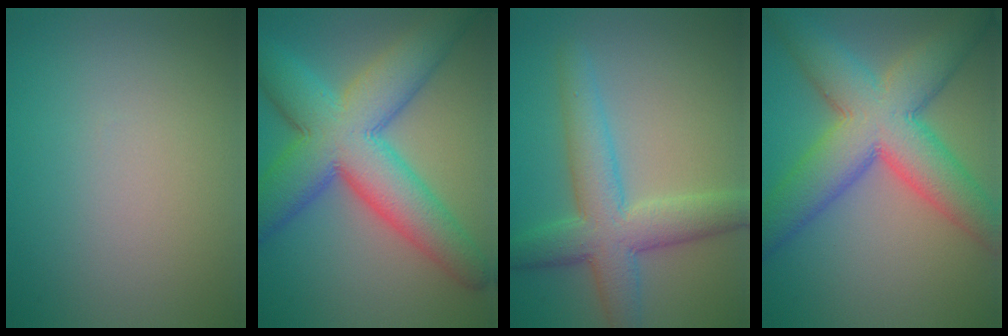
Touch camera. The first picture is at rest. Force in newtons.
{"total": 11.3, "press": 11.3, "slide": 0.2}
{"total": 6.6, "press": 6.6, "slide": 0.2}
{"total": 10.7, "press": 10.7, "slide": 0.3}